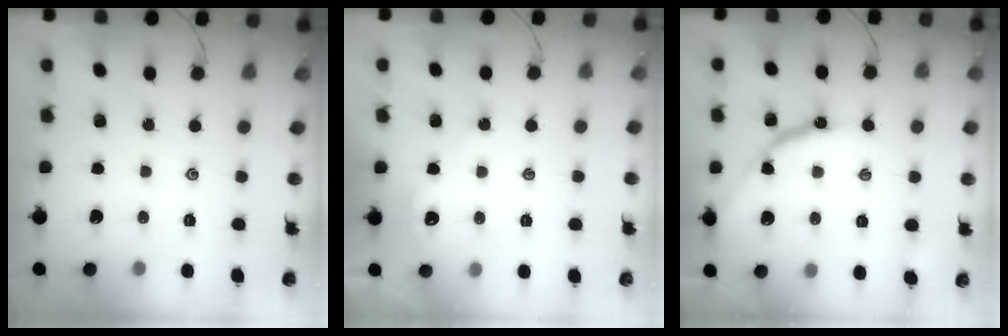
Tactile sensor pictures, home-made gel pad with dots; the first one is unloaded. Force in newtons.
{"total": 2.6, "press": 2.6, "slide": 0.3}
{"total": 10.0, "press": 10.0, "slide": 1.1}